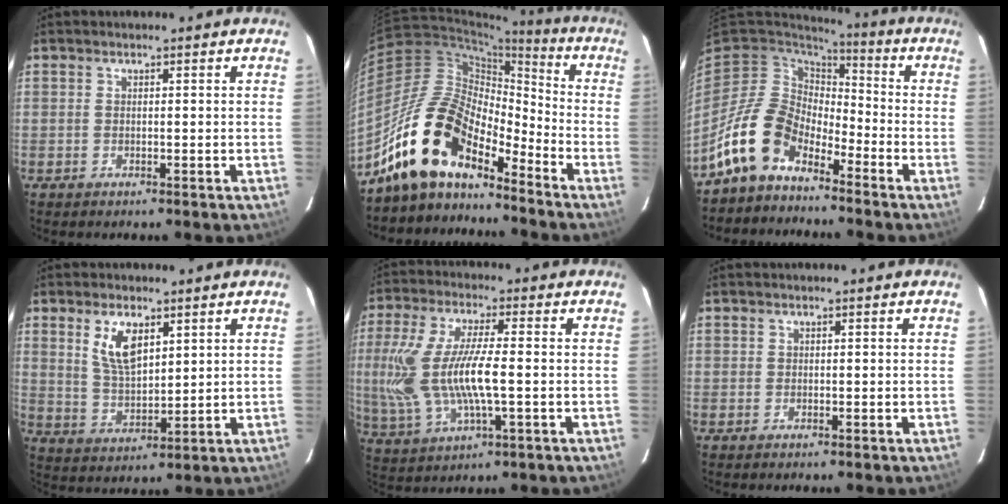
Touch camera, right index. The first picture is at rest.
{"total": 16.2, "force": [-12.7, 6.3, 7.9], "torque": [-0.144, 0.009, -0.246]}
{"total": 12.4, "force": [-8.4, 6.9, 6.0], "torque": [-0.122, 0.015, -0.162]}
{"total": 8.0, "force": [3.8, 3.8, 6.0], "torque": [-0.110, 0.000, 0.081]}
{"total": 16.6, "force": [-0.9, 5.6, 15.6], "torque": [-0.317, -0.010, -0.006]}
{"total": 0.0}